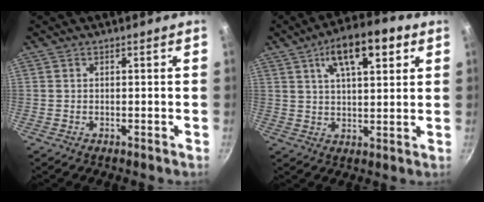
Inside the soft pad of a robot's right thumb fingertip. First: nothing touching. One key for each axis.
{"total": 13.5, "fx": 5.8, "fy": 5.6, "fz": 10.8, "tx": -0.153, "ty": -0.003, "tz": 0.088}